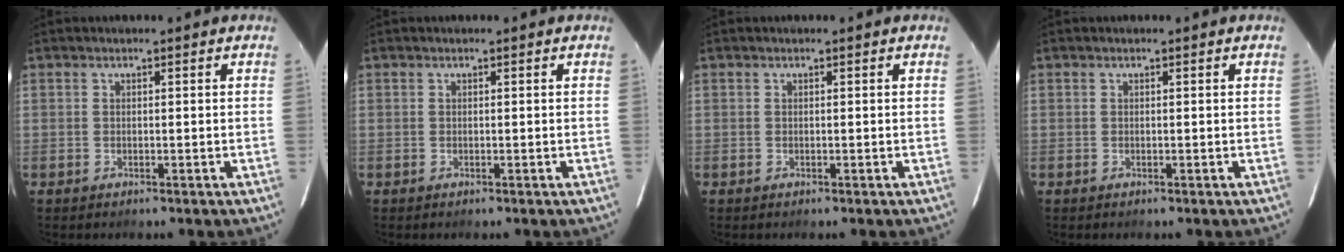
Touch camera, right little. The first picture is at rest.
{"total": 0.0}
{"total": 0.0}
{"total": 0.0}